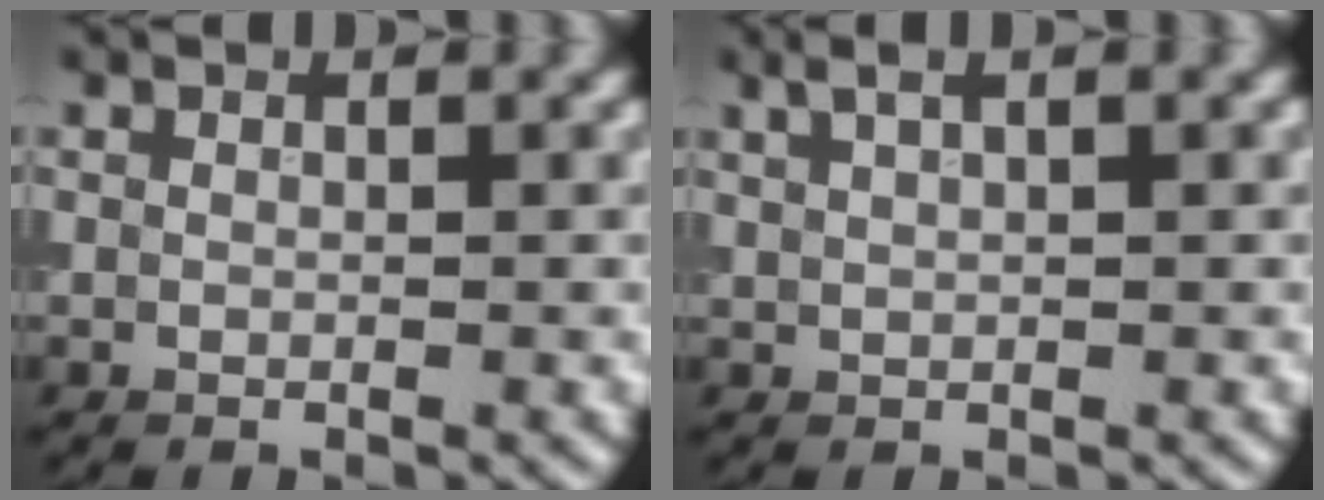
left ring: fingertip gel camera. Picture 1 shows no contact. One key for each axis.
{"total": 2.8, "fx": 1.7, "fy": 0.9, "fz": 2.0, "tx": -0.028, "ty": 0.004, "tz": 0.025}